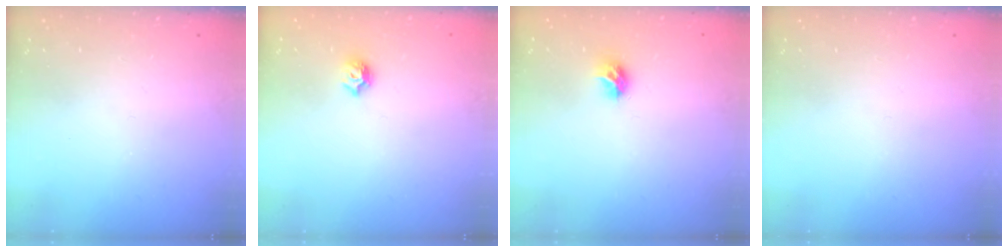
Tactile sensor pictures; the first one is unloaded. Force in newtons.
{"total": 6.5, "press": 6.5, "slide": 0.7}
{"total": 7.5, "press": 7.4, "slide": 0.7}
{"total": 0.0}